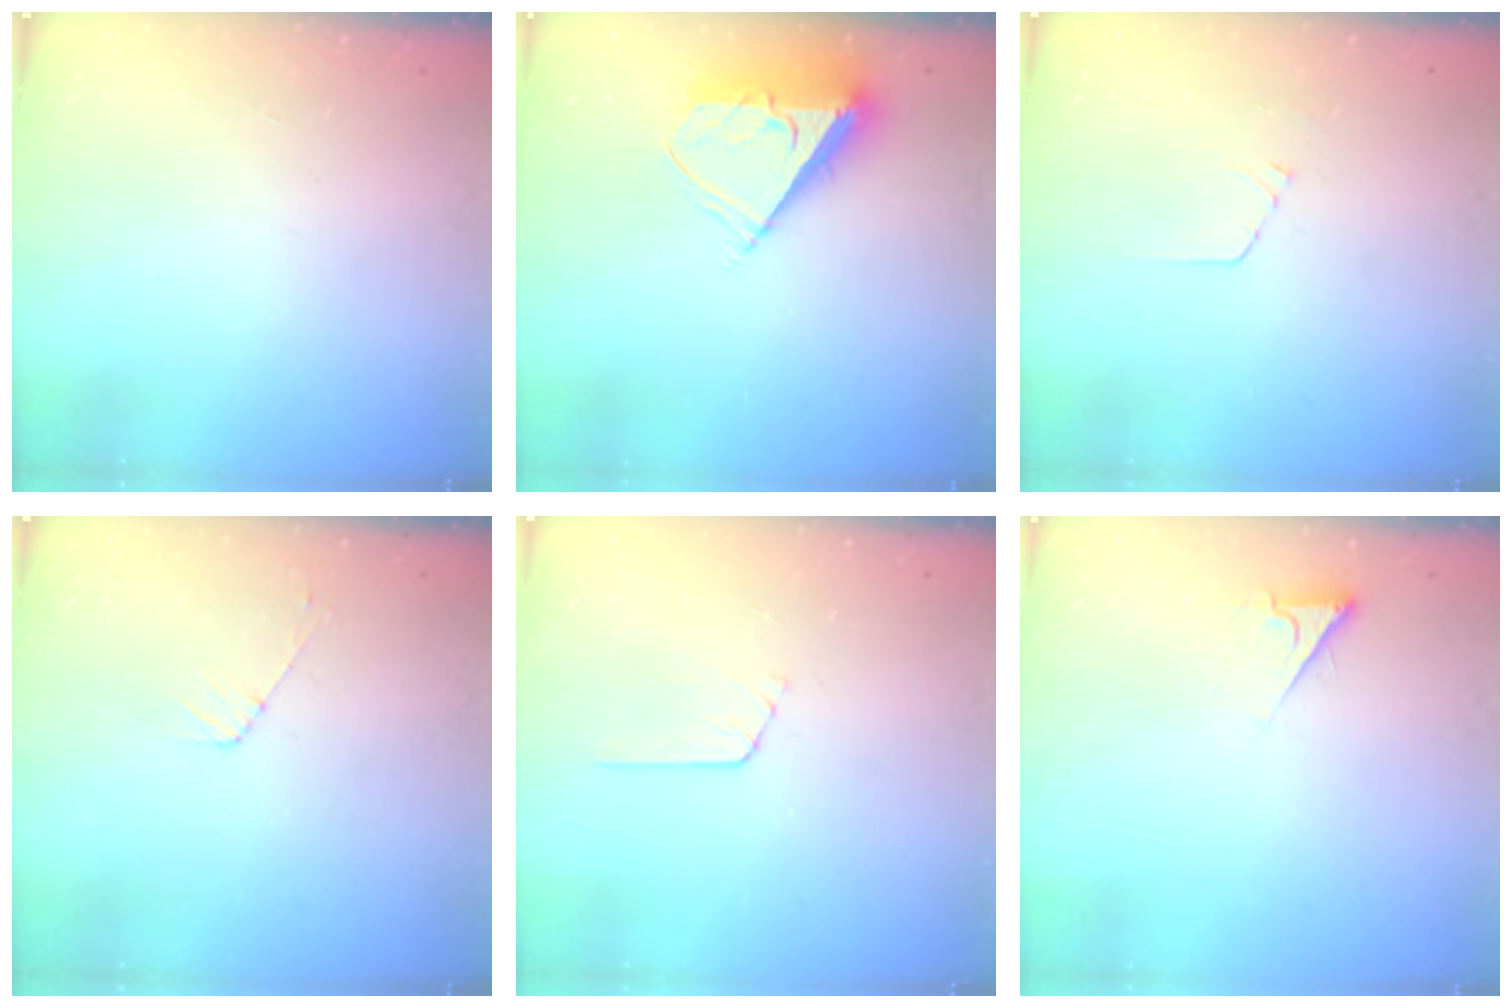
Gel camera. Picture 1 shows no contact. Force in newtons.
{"total": 8.7, "press": 8.6, "slide": 1.3}
{"total": 3.7, "press": 3.7, "slide": 0.2}
{"total": 3.8, "press": 3.8, "slide": 0.5}
{"total": 3.3, "press": 3.3, "slide": 0.3}
{"total": 4.0, "press": 4.0, "slide": 0.7}